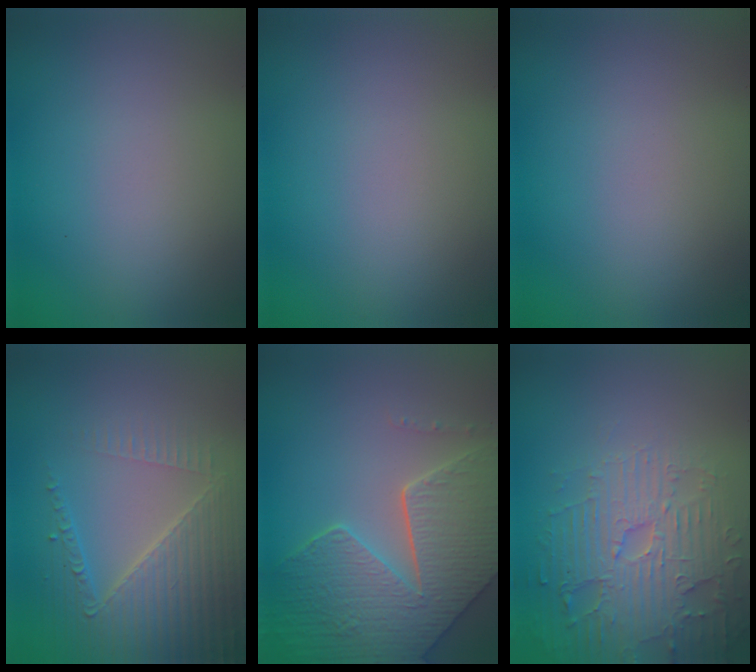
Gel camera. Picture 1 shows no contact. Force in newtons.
{"total": 0.0}
{"total": 0.0}
{"total": 4.7, "press": 4.2, "slide": 2.1}
{"total": 8.3, "press": 6.1, "slide": 5.6}
{"total": 4.8, "press": 4.7, "slide": 0.6}